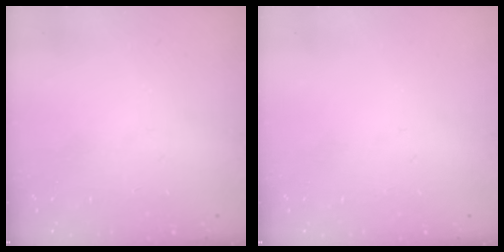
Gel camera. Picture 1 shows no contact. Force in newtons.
{"total": 0.0}